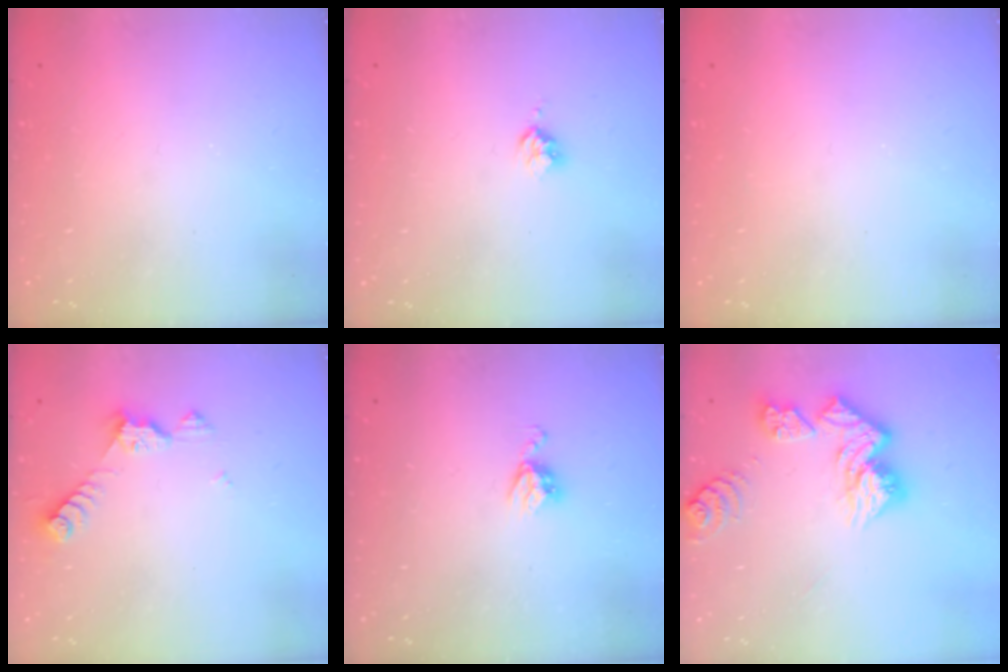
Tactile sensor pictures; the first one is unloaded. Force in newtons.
{"total": 2.5, "press": 2.5, "slide": 0.3}
{"total": 0.0}
{"total": 6.7, "press": 6.7, "slide": 0.4}
{"total": 5.6, "press": 5.6, "slide": 0.5}
{"total": 13.1, "press": 13.0, "slide": 1.4}